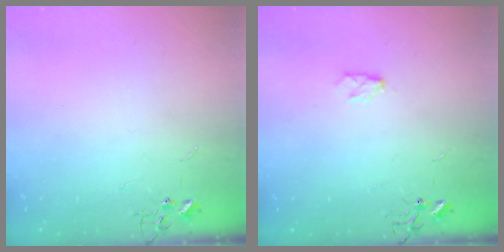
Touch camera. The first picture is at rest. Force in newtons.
{"total": 4.0, "press": 3.9, "slide": 0.5}